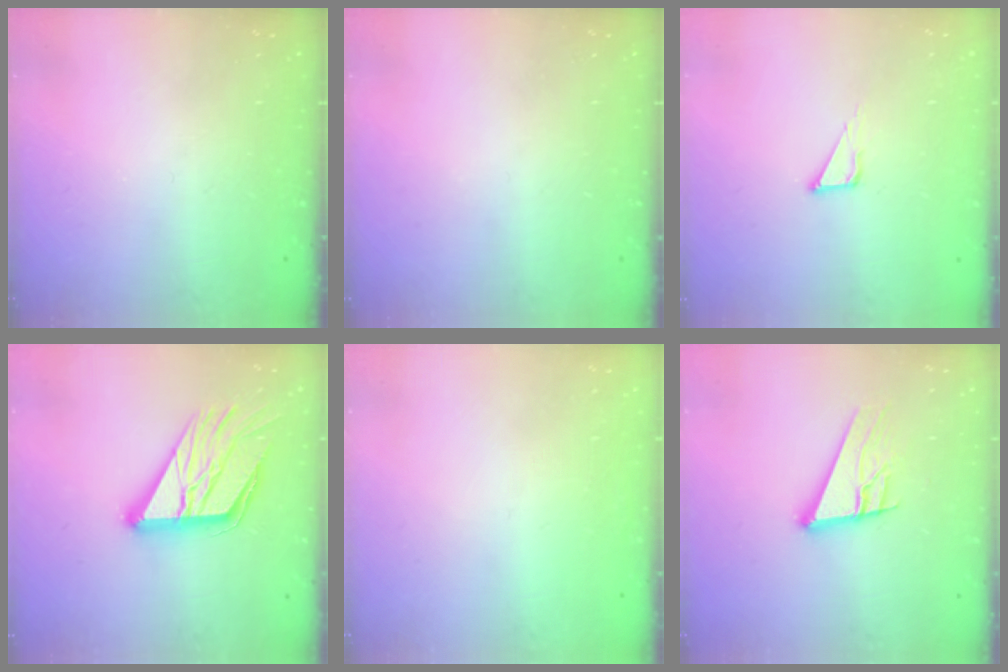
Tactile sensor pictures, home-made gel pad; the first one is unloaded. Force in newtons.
{"total": 0.0}
{"total": 3.7, "press": 3.7, "slide": 0.2}
{"total": 17.7, "press": 17.6, "slide": 1.9}
{"total": 0.8, "press": 0.8, "slide": 0.1}
{"total": 11.9, "press": 11.6, "slide": 2.5}